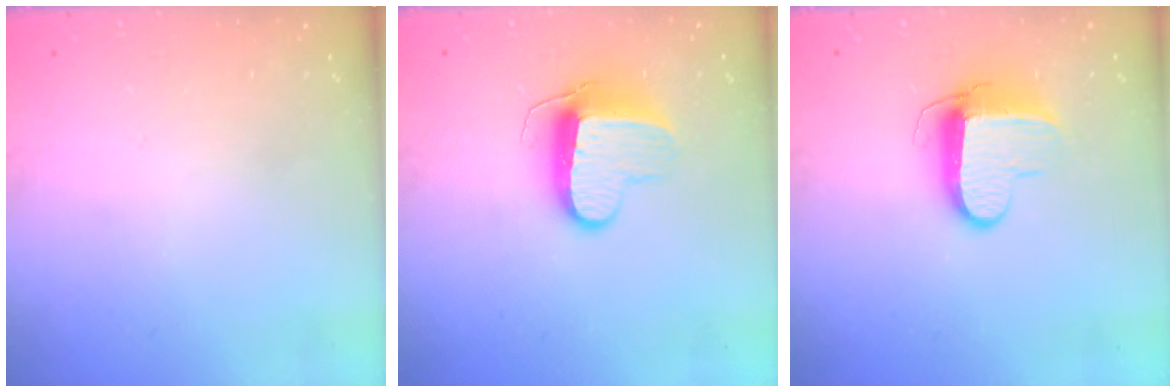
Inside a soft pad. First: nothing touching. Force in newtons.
{"total": 10.3, "press": 10.3, "slide": 0.4}
{"total": 8.9, "press": 8.9, "slide": 0.9}